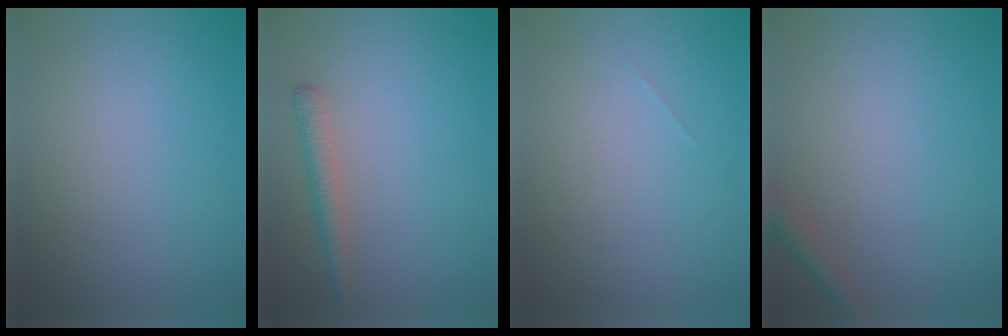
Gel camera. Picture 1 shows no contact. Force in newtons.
{"total": 1.9, "press": 1.9, "slide": 0.1}
{"total": 0.0}
{"total": 1.6, "press": 1.6, "slide": 0.1}